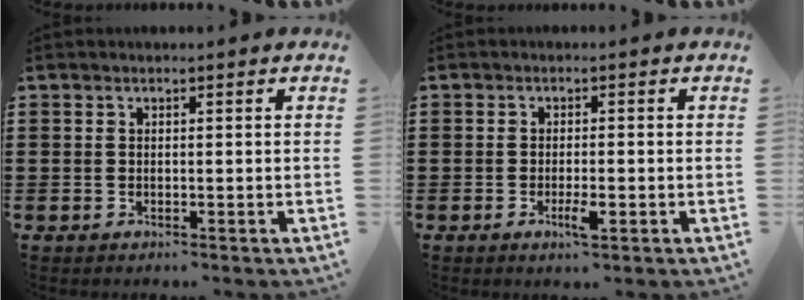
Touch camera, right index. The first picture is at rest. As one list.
[{"total": 3.0, "force": [-1.3, 0.6, 2.7], "torque": [-0.051, -0.004, -0.024]}]